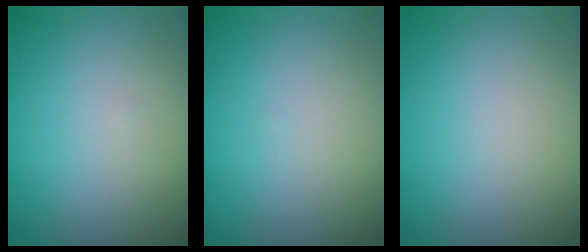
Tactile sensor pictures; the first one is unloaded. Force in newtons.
{"total": 0.0}
{"total": 0.0}